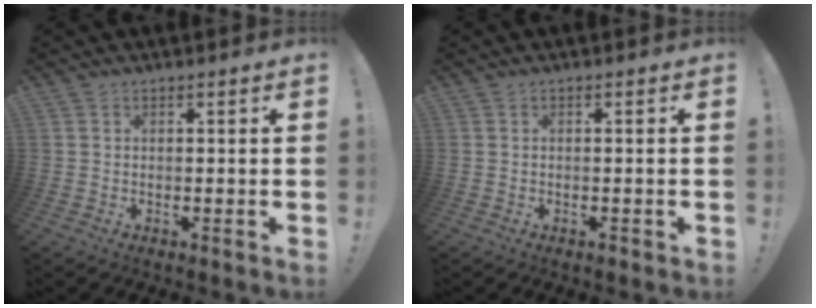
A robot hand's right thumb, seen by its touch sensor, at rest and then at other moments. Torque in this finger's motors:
{"motor_torque": [0.13, -0.03, 0.01, -0.01, 0.00]}